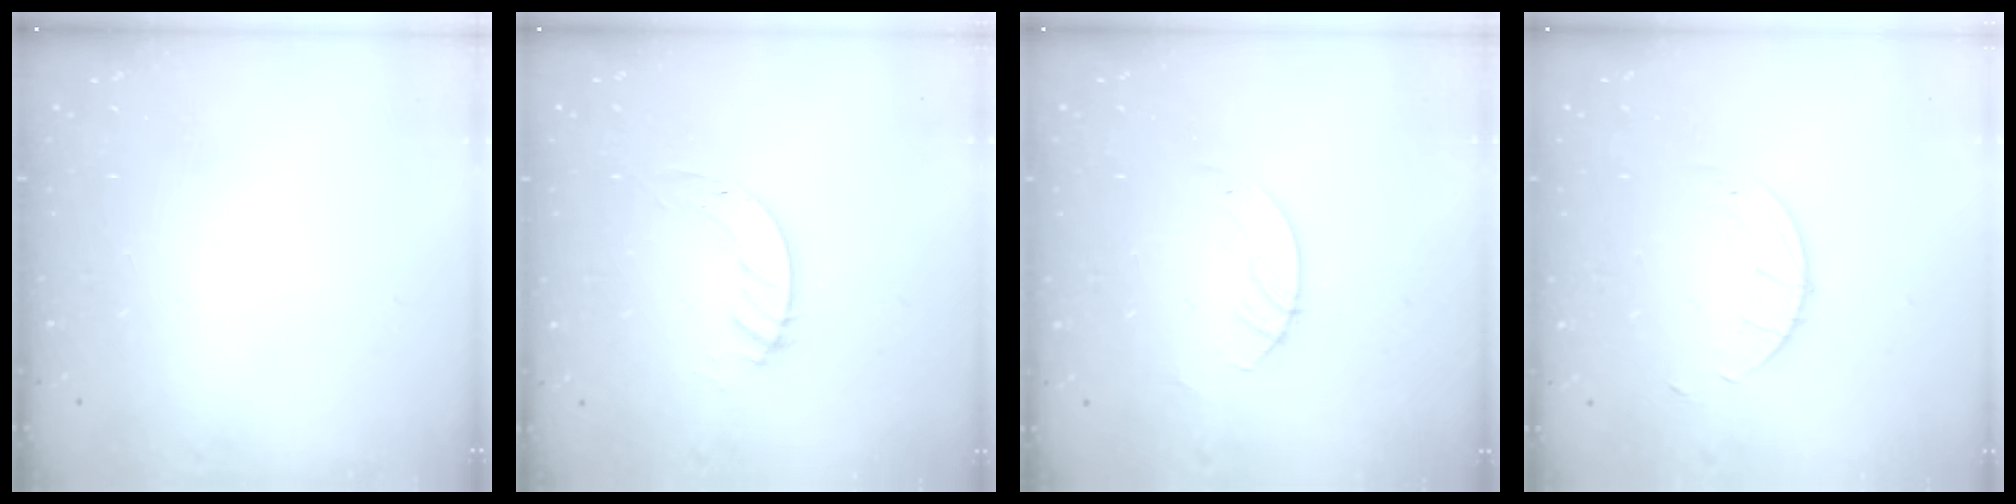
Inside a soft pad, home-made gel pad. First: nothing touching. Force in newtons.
{"total": 3.7, "press": 3.7, "slide": 0.2}
{"total": 3.0, "press": 3.0, "slide": 0.3}
{"total": 2.7, "press": 2.7, "slide": 0.3}